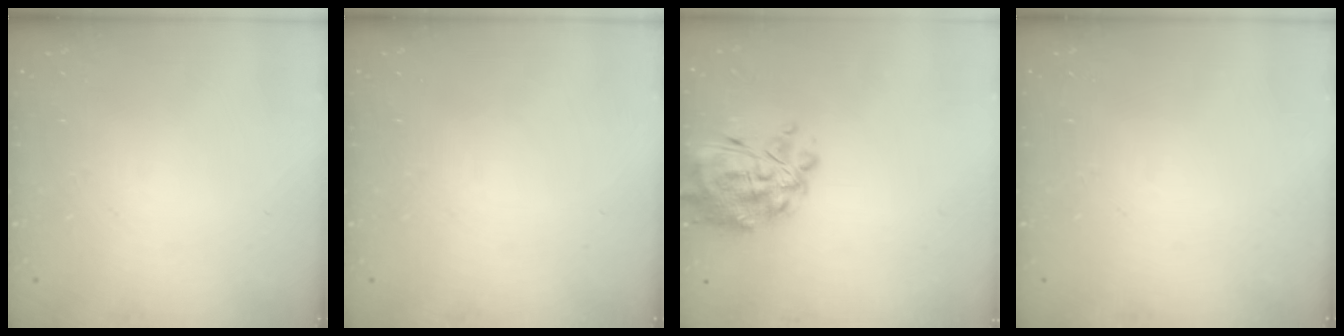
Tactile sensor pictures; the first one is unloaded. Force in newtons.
{"total": 0.0}
{"total": 11.6, "press": 10.7, "slide": 4.5}
{"total": 0.0}